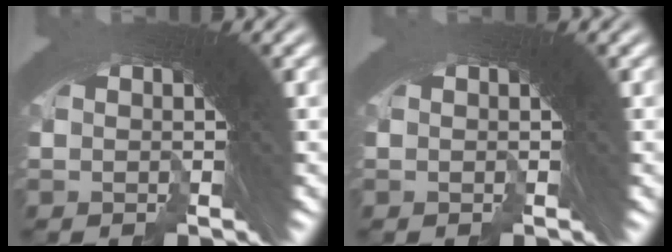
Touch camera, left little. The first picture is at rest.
{"total": 0.0}